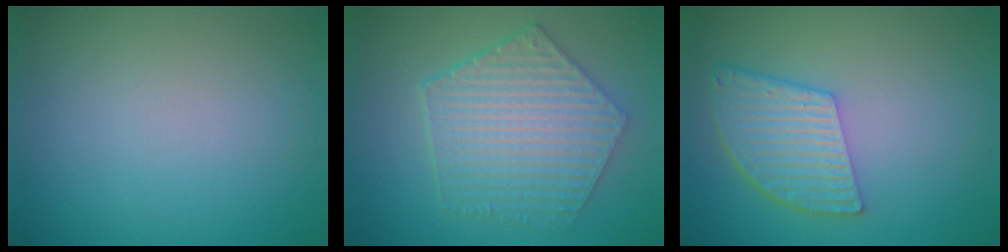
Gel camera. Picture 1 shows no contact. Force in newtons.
{"total": 6.5, "press": 5.0, "slide": 4.1}
{"total": 5.6, "press": 4.1, "slide": 3.8}